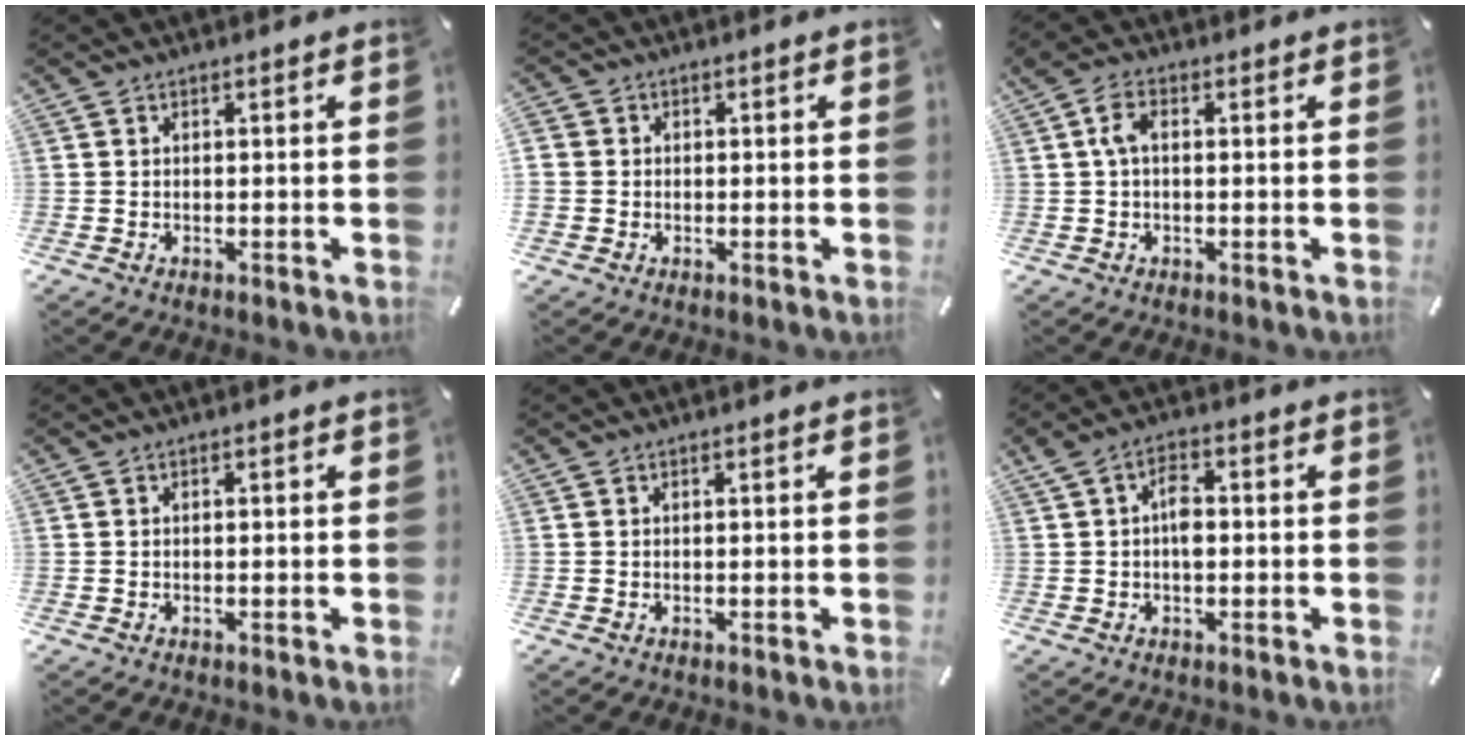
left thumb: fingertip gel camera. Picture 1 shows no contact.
{"total": 3.0, "force": [-0.1, 3.0, 0.3], "torque": [-0.005, 0.008, -0.003]}
{"total": 4.8, "force": [0.6, 2.6, 4.0], "torque": [-0.093, 0.007, 0.006]}
{"total": 0.5, "force": [-0.2, 0.2, 0.5], "torque": [-0.009, -0.002, -0.003]}
{"total": 0.0}
{"total": 5.0, "force": [0.0, 3.0, 4.0], "torque": [-0.069, 0.008, -0.001]}